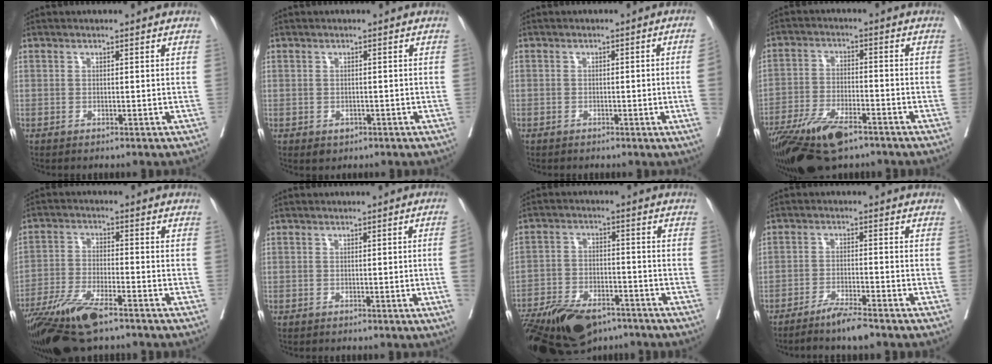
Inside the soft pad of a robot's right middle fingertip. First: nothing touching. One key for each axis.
{"total": 1.6, "fx": -0.7, "fy": 1.2, "fz": 0.7, "tx": -0.008, "ty": 0.001, "tz": -0.002}
{"total": 3.9, "fx": -0.8, "fy": -0.6, "fz": 3.8, "tx": -0.048, "ty": 0.001, "tz": -0.009}
{"total": 13.3, "fx": -9.2, "fy": 4.1, "fz": 8.7, "tx": -0.170, "ty": -0.026, "tz": -0.165}
{"total": 13.1, "fx": -9.4, "fy": 2.7, "fz": 8.7, "tx": -0.169, "ty": -0.035, "tz": -0.170}
{"total": 3.4, "fx": -0.7, "fy": -0.8, "fz": 3.3, "tx": -0.043, "ty": 0.001, "tz": -0.006}
{"total": 16.5, "fx": -12.1, "fy": 7.0, "fz": 8.8, "tx": -0.180, "ty": -0.016, "tz": -0.199}
{"total": 5.1, "fx": -4.2, "fy": -0.2, "fz": 2.8, "tx": -0.050, "ty": -0.014, "tz": -0.079}